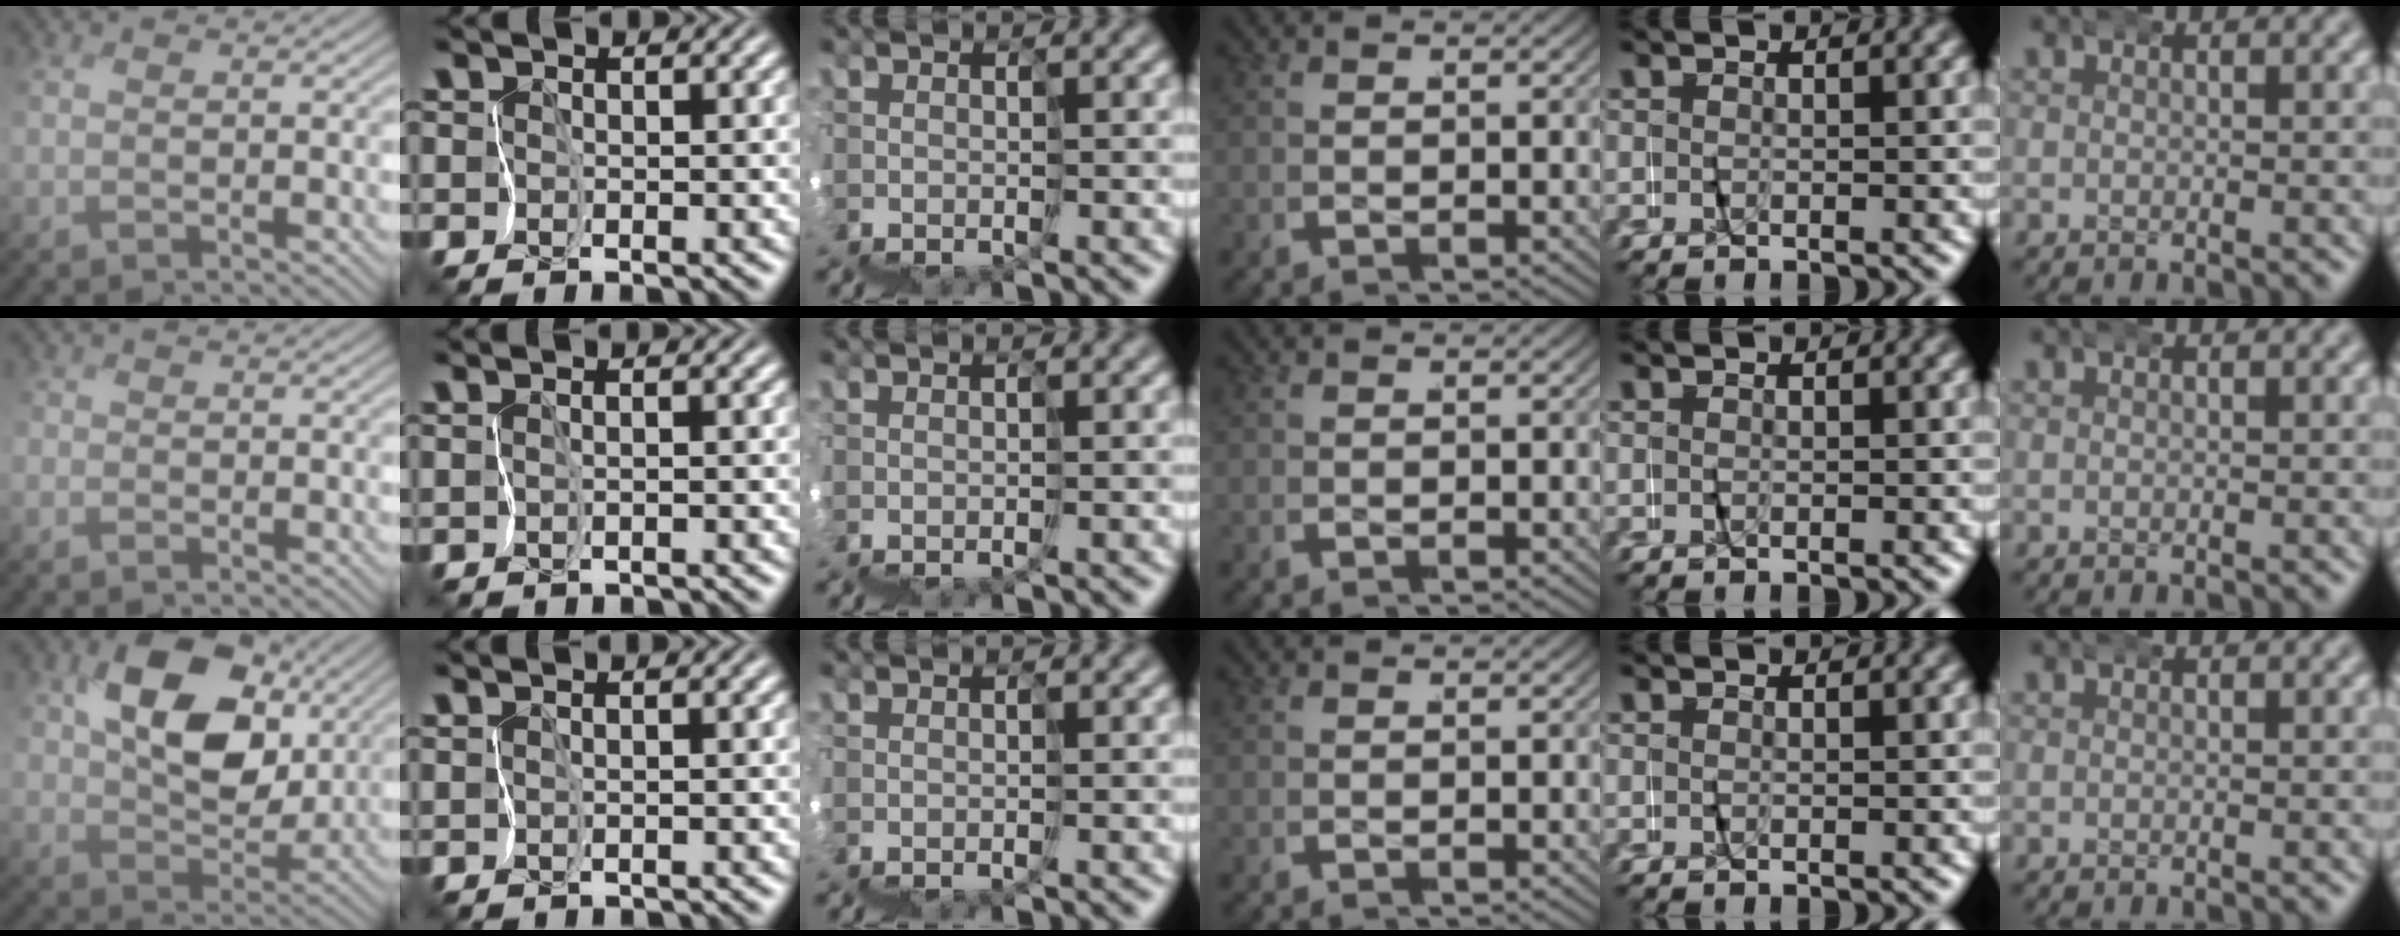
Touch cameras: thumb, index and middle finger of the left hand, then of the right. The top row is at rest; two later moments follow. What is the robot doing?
{"motion": "wrap", "object": "napkin"}